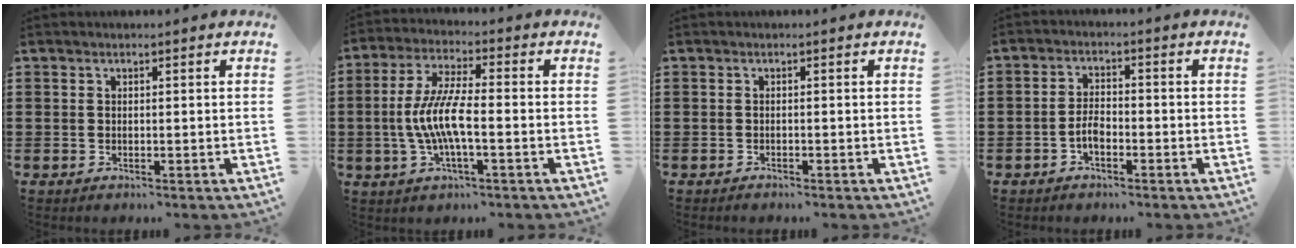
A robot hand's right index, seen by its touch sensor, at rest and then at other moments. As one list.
[{"total": 7.9, "force": [-1.8, 1.9, 7.5], "torque": [-0.169, -0.013, -0.042]}, {"total": 0.6, "force": [-0.6, 0.1, 0.0], "torque": [-0.002, 0.000, -0.012]}, {"total": 3.2, "force": [-1.5, 1.8, 2.3], "torque": [-0.058, 0.000, -0.033]}]